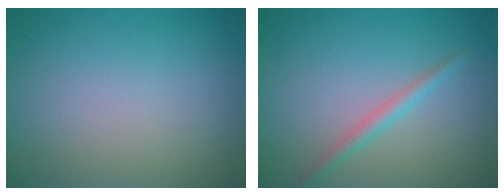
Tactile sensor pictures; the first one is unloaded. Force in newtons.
{"total": 1.6, "press": 1.6, "slide": 0.1}